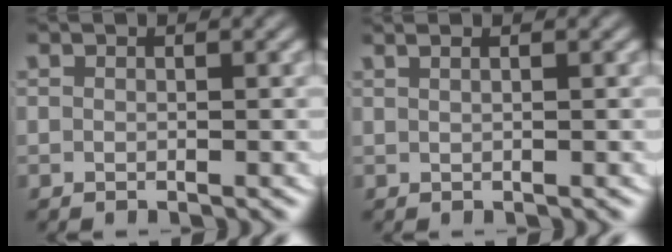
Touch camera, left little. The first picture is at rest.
{"total": 1.7, "force": [1.0, 0.1, 1.3], "torque": [-0.011, 0.011, 0.015]}